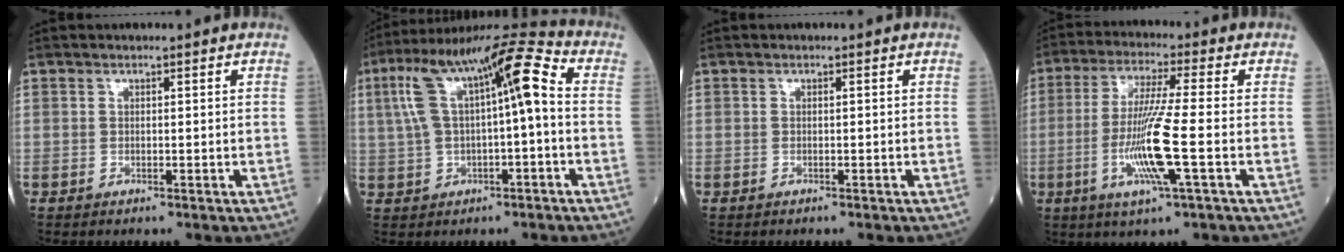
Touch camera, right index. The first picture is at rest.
{"total": 15.2, "force": [2.8, 3.7, 14.5], "torque": [-0.265, 0.063, 0.042]}
{"total": 0.7, "force": [-0.5, 0.3, 0.4], "torque": [-0.018, -0.002, -0.004]}
{"total": 11.2, "force": [-2.9, -0.4, 10.9], "torque": [-0.222, -0.016, -0.060]}